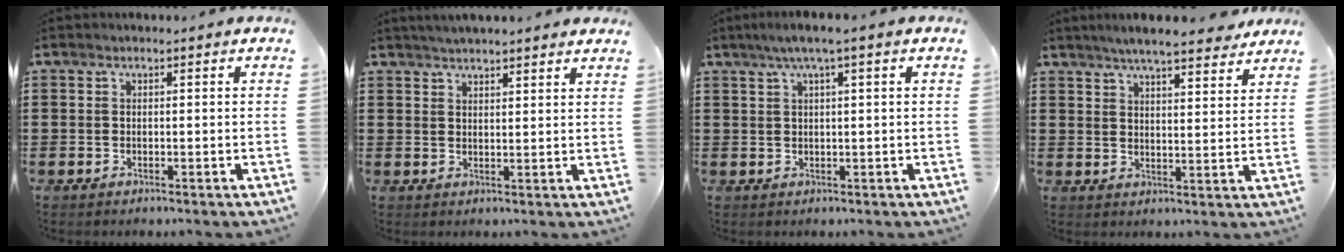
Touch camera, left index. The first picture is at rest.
{"total": 2.5, "force": [2.5, -0.1, 0.4], "torque": [-0.014, -0.003, 0.046]}
{"total": 2.6, "force": [1.0, -0.2, 2.4], "torque": [-0.045, -0.002, 0.016]}
{"total": 5.8, "force": [5.4, 0.5, 2.3], "torque": [-0.062, -0.016, 0.096]}